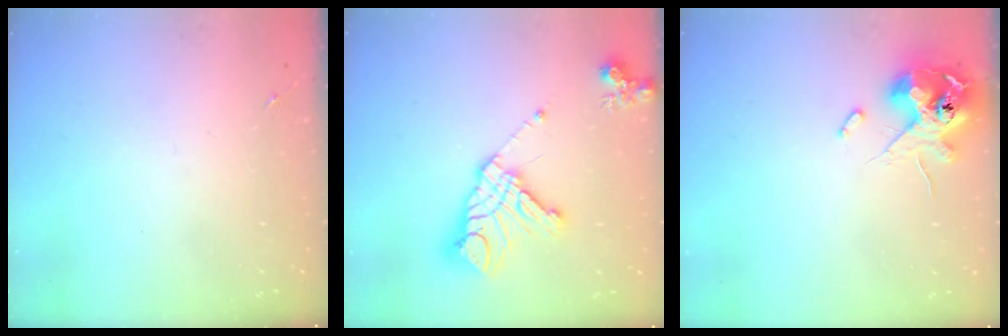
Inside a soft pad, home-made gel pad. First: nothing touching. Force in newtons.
{"total": 17.2, "press": 17.0, "slide": 2.4}
{"total": 12.4, "press": 12.2, "slide": 2.1}